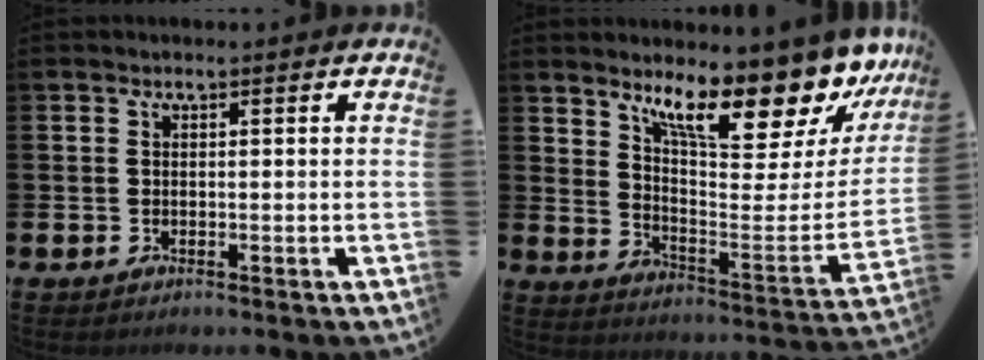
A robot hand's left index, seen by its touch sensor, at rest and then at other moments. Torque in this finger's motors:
{"motor_torque": [1.44, -0.71, 1.05, 0.21]}